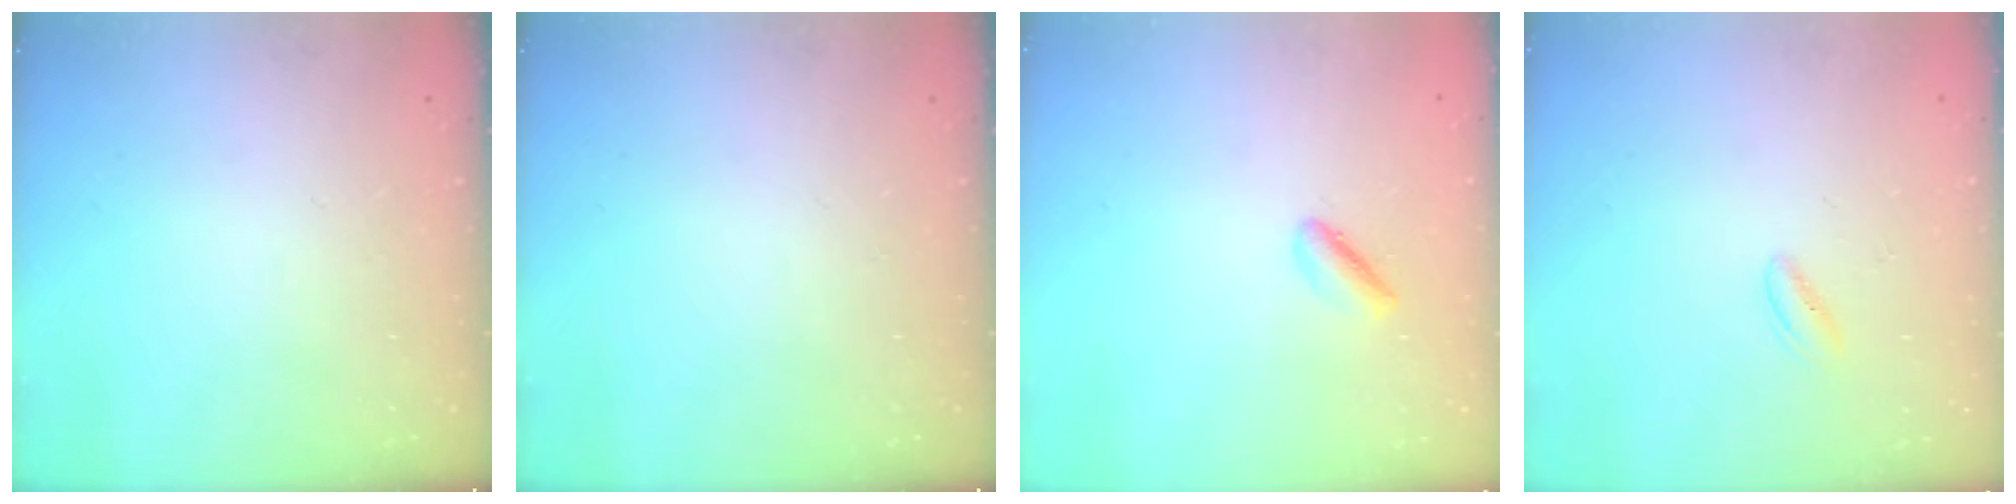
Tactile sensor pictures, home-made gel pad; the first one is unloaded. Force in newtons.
{"total": 0.0}
{"total": 1.7, "press": 1.6, "slide": 0.5}
{"total": 1.5, "press": 1.4, "slide": 0.3}